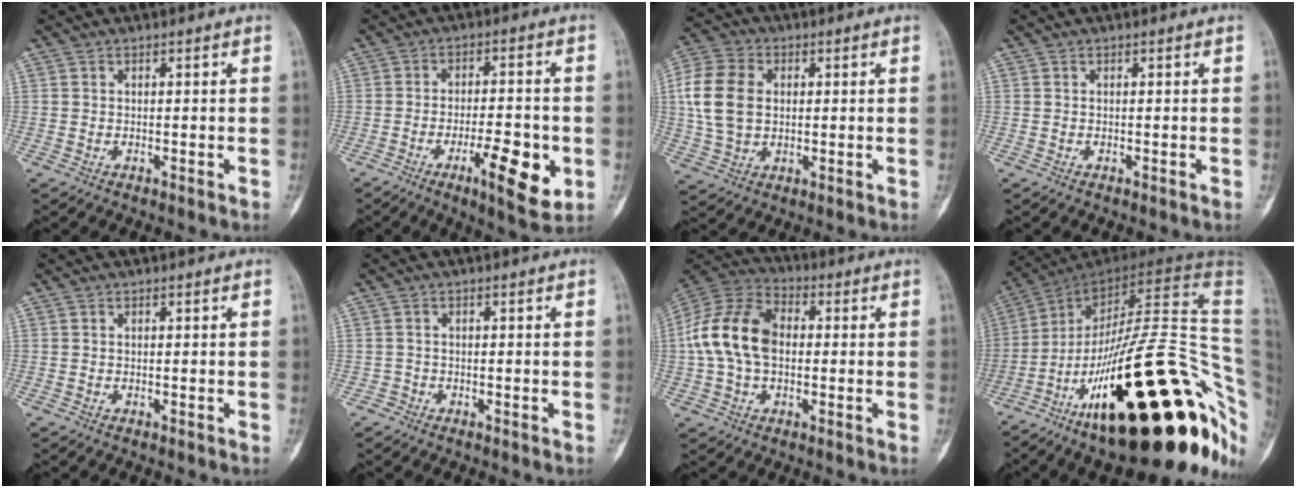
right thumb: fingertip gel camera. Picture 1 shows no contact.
{"total": 11.6, "force": [-3.8, 3.3, 10.4], "torque": [-0.155, 0.006, -0.056]}
{"total": 12.3, "force": [1.5, 9.0, 8.3], "torque": [-0.163, 0.007, 0.027]}
{"total": 0.0}
{"total": 0.0}
{"total": 1.5, "force": [-0.7, 1.2, -0.4], "torque": [0.017, 0.009, -0.019]}
{"total": 15.4, "force": [0.3, 10.3, 11.5], "torque": [-0.220, 0.033, -0.003]}
{"total": 39.9, "force": [-12.7, 12.5, 35.8], "torque": [-0.443, 0.083, -0.197]}